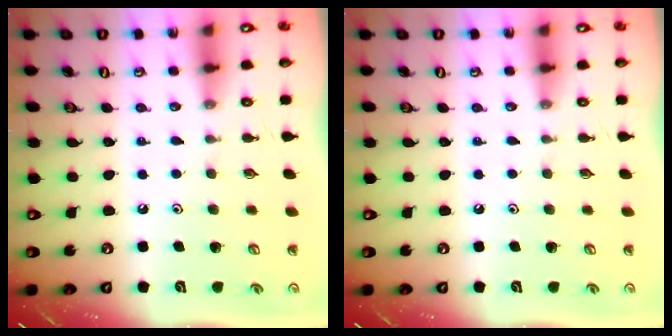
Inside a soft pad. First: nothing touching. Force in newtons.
{"total": 0.0}